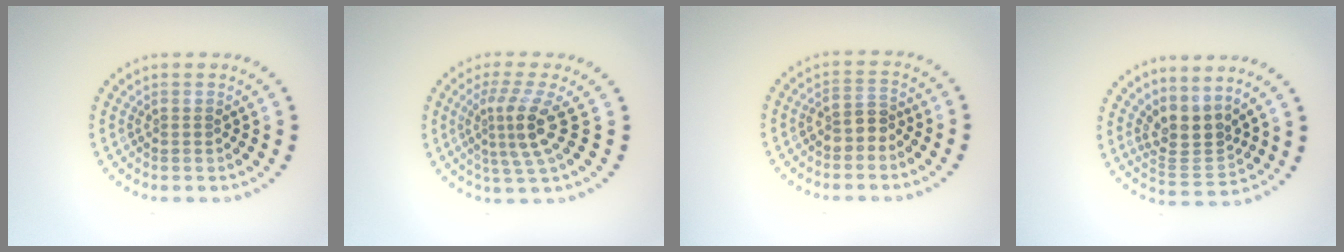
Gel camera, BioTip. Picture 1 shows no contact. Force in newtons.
{"total": 3.7, "press": 2.6, "slide": 2.7}
{"total": 2.1, "press": 2.0, "slide": 0.8}
{"total": 3.4, "press": 2.5, "slide": 2.3}